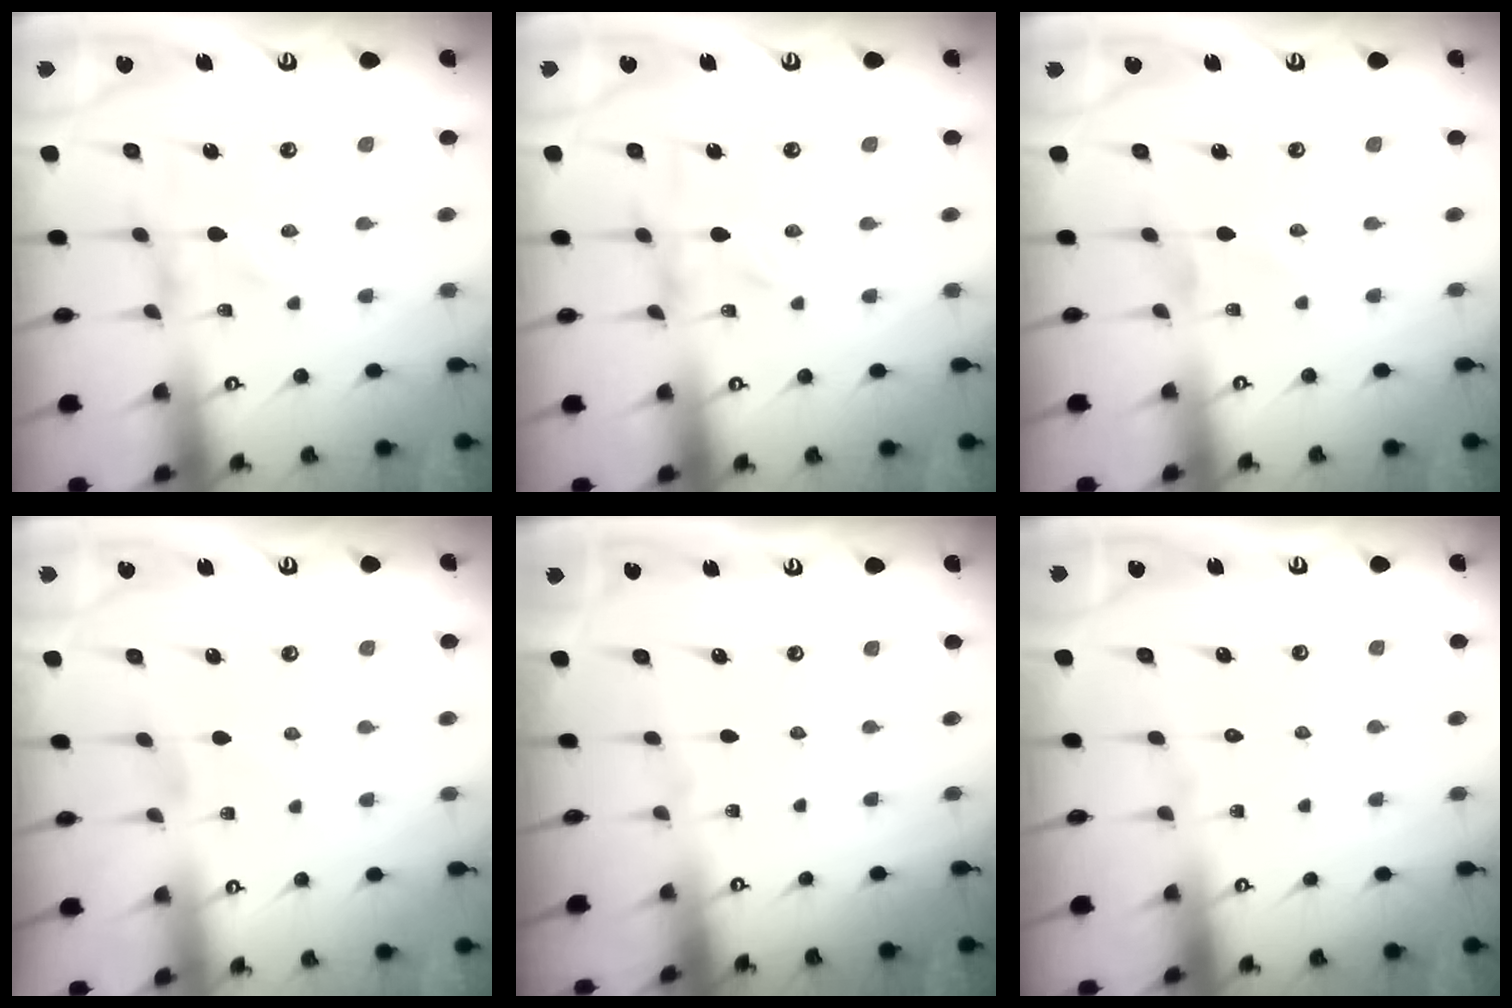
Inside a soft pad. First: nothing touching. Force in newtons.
{"total": 0.0}
{"total": 0.0}
{"total": 0.0}
{"total": 0.0}
{"total": 1.7, "press": 1.7, "slide": 0.2}